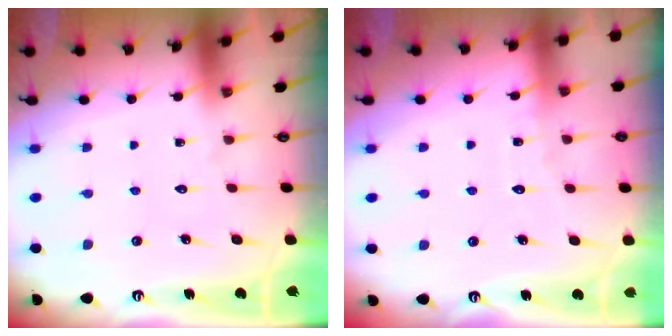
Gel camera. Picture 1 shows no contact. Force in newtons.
{"total": 4.1, "press": 4.1, "slide": 0.3}